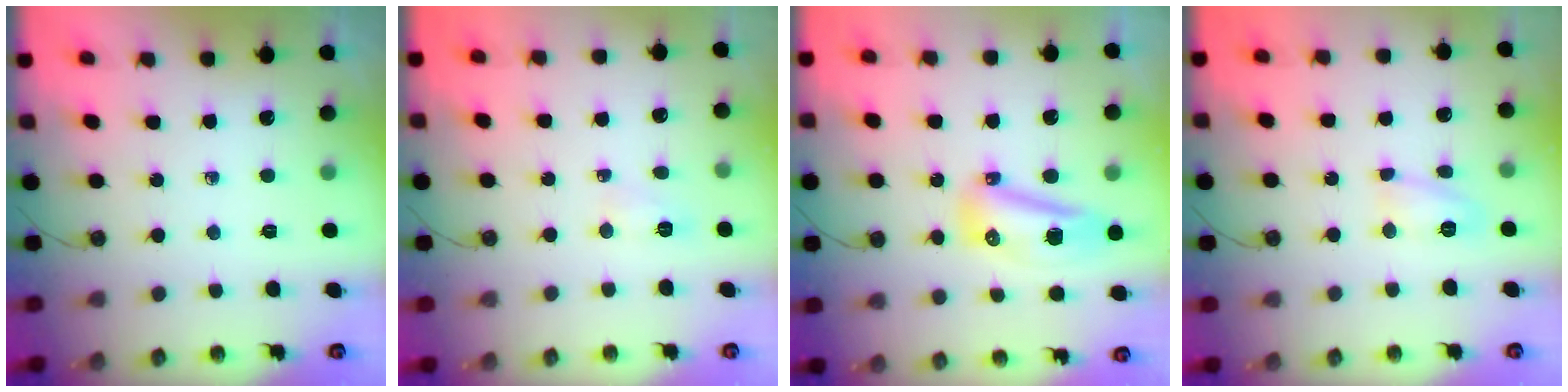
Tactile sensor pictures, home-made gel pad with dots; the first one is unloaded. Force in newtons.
{"total": 3.5, "press": 3.3, "slide": 1.2}
{"total": 12.9, "press": 11.4, "slide": 5.9}
{"total": 7.1, "press": 7.1, "slide": 0.5}